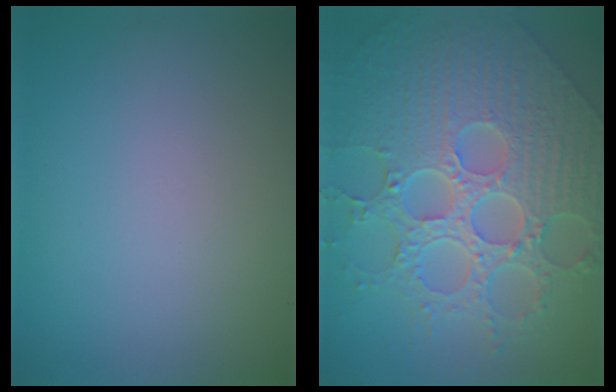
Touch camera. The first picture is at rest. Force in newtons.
{"total": 9.8, "press": 7.2, "slide": 6.7}